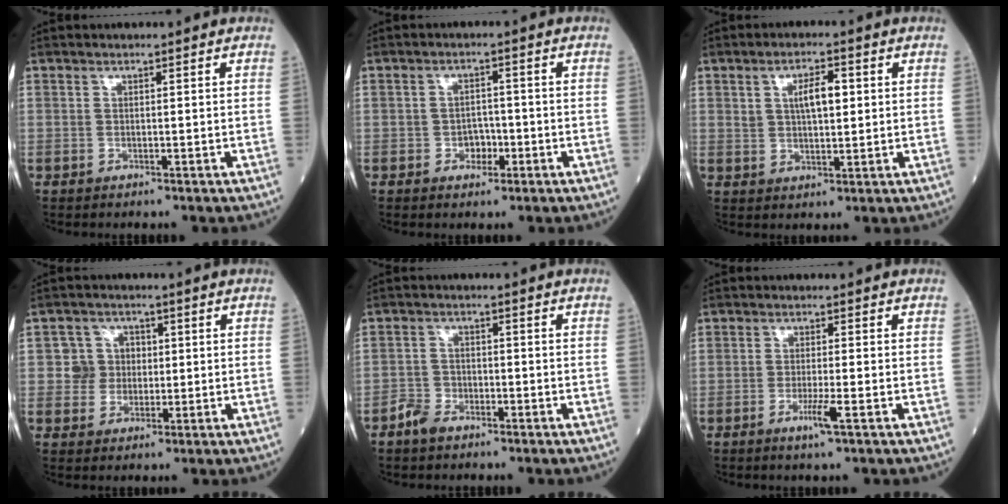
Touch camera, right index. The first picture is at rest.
{"total": 2.8, "force": [-1.1, 2.0, 1.6], "torque": [-0.016, 0.006, -0.017]}
{"total": 4.9, "force": [1.3, 1.8, 4.3], "torque": [-0.073, 0.005, 0.023]}
{"total": 4.3, "force": [0.2, 4.3, 0.6], "torque": [0.002, 0.013, 0.002]}
{"total": 3.1, "force": [-2.3, 1.6, 1.1], "torque": [-0.022, 0.005, -0.043]}
{"total": 3.0, "force": [-1.4, -0.4, 2.6], "torque": [-0.052, -0.007, -0.029]}